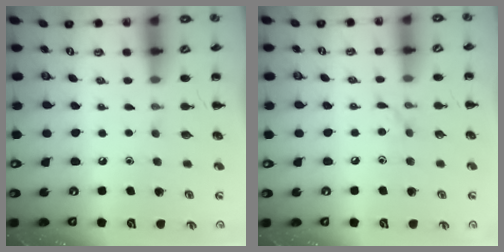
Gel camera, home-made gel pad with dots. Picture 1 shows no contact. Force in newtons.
{"total": 4.9, "press": 4.5, "slide": 1.8}